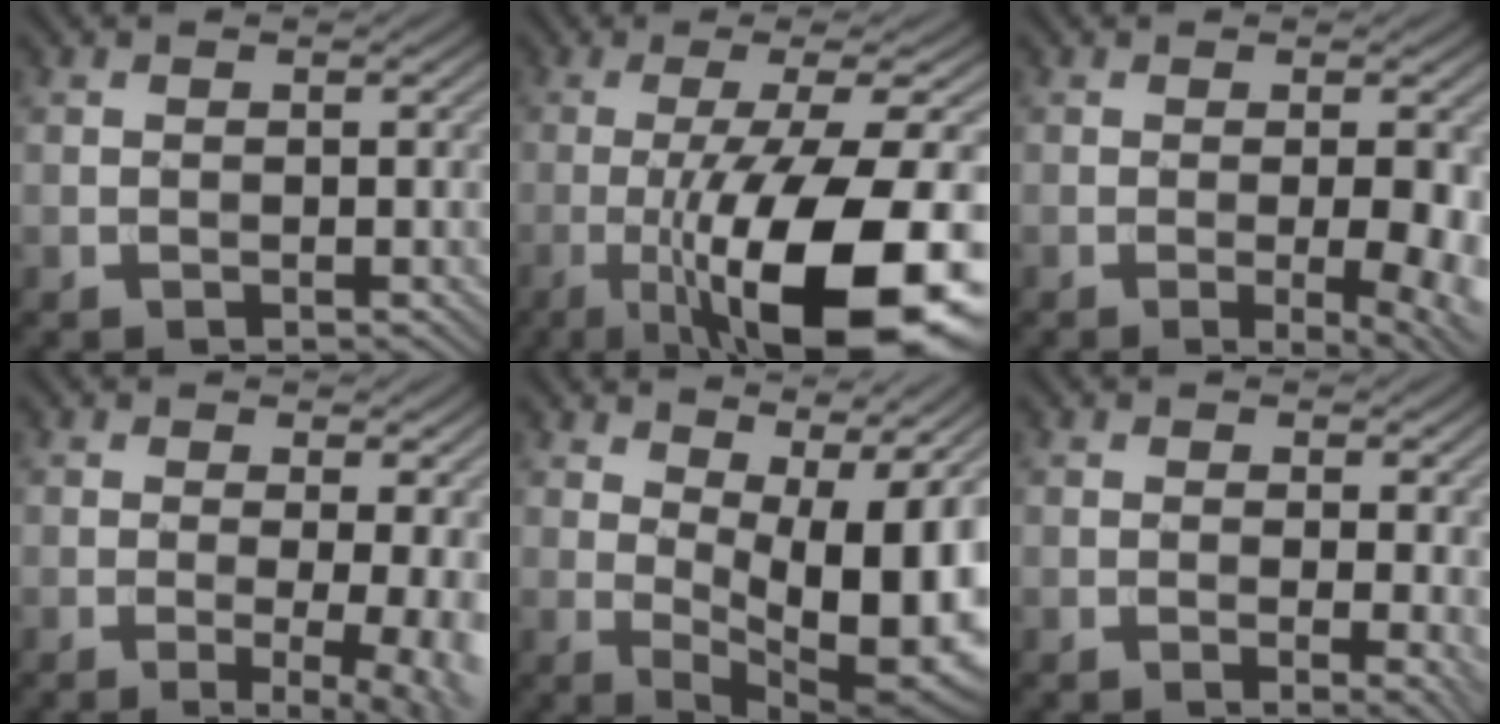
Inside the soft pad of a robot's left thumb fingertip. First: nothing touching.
{"total": 17.1, "force": [-5.5, 4.0, 15.8], "torque": [-0.233, 0.002, -0.088]}
{"total": 6.1, "force": [-0.9, 1.5, 5.9], "torque": [-0.085, -0.008, -0.007]}
{"total": 8.4, "force": [-0.8, 2.8, 7.9], "torque": [-0.075, 0.005, -0.007]}
{"total": 13.1, "force": [3.3, 5.5, 11.4], "torque": [-0.152, 0.019, 0.053]}
{"total": 3.7, "force": [0.3, 1.1, 3.5], "torque": [-0.052, -0.003, 0.003]}